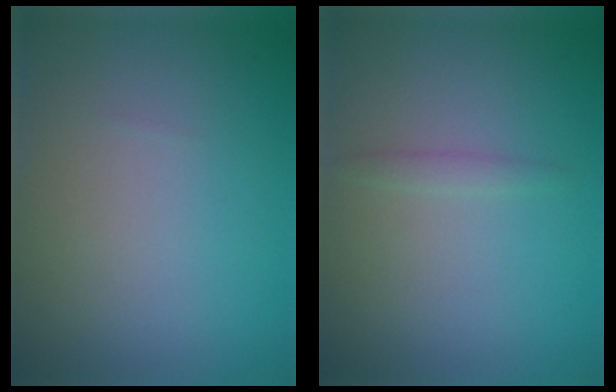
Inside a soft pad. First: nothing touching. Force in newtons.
{"total": 0.8, "press": 0.8, "slide": 0.1}